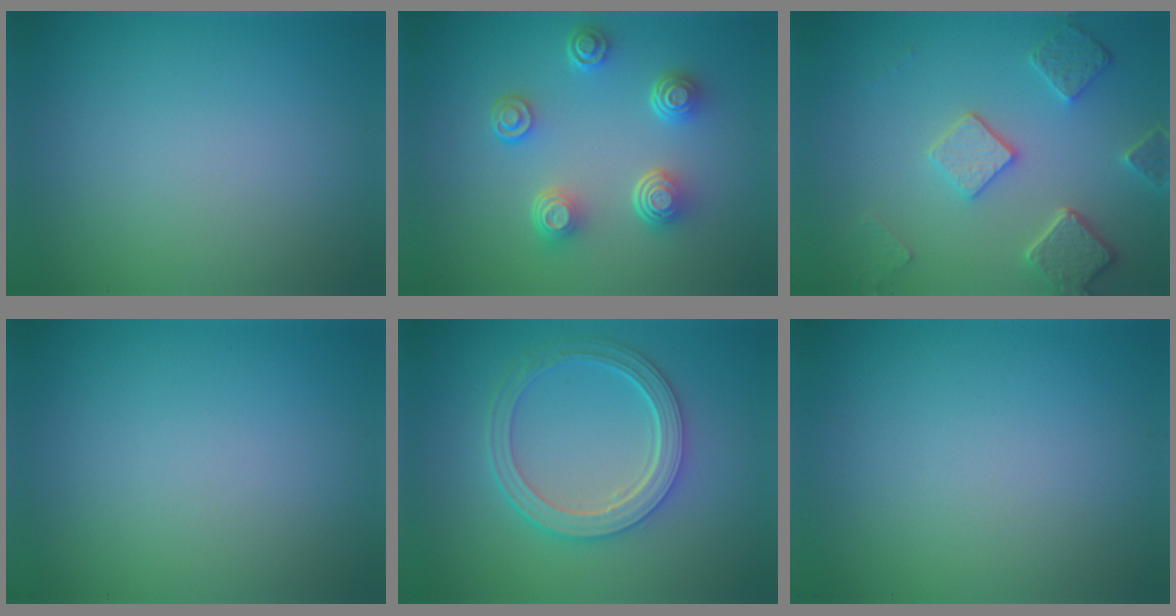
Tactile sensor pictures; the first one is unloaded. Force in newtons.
{"total": 4.9, "press": 3.5, "slide": 3.4}
{"total": 4.9, "press": 4.0, "slide": 2.9}
{"total": 0.0}
{"total": 5.0, "press": 3.9, "slide": 3.1}
{"total": 0.0}